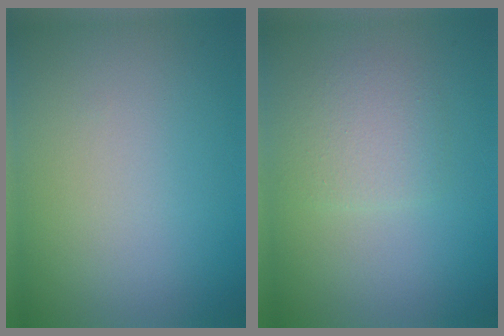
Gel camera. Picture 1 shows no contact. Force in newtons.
{"total": 3.3, "press": 3.3, "slide": 0.2}